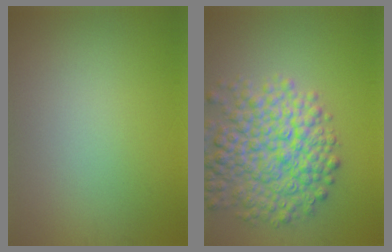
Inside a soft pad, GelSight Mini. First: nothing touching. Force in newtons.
{"total": 8.5, "press": 8.4, "slide": 0.4}